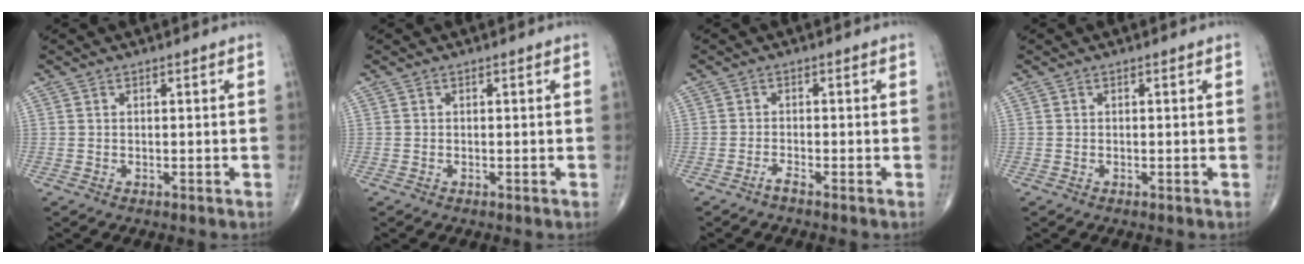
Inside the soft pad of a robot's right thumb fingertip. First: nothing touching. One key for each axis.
{"total": 0.0}
{"total": 1.1, "fx": -1.0, "fy": -0.1, "fz": 0.4, "tx": -0.016, "ty": 0.004, "tz": -0.021}
{"total": 0.0}